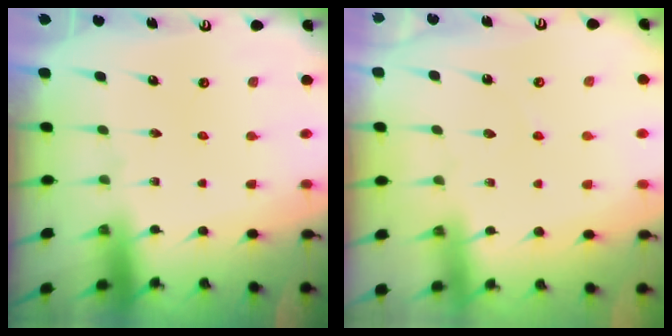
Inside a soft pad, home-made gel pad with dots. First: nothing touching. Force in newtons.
{"total": 1.8, "press": 1.8, "slide": 0.2}